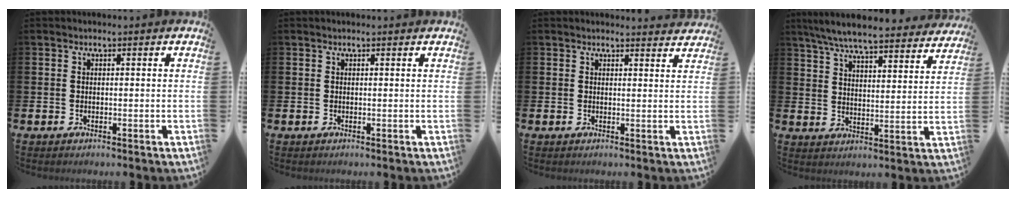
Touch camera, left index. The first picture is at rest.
{"total": 0.0}
{"total": 1.9, "force": [1.9, 0.2, -0.1], "torque": [0.010, -0.013, 0.031]}
{"total": 7.4, "force": [6.9, 0.8, 2.5], "torque": [-0.070, -0.044, 0.121]}